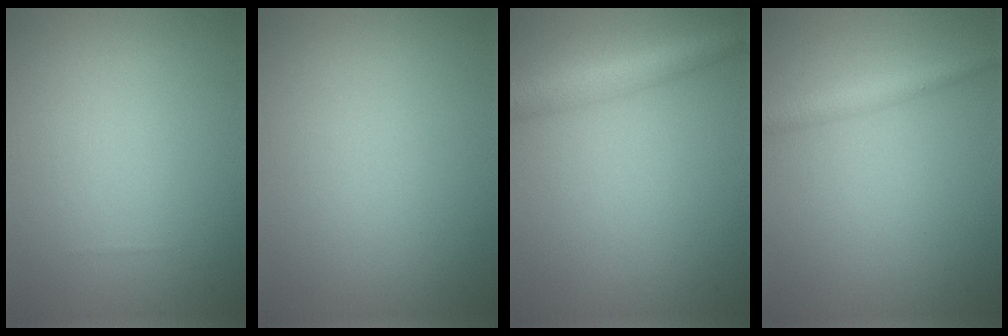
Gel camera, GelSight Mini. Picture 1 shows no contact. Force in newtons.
{"total": 0.0}
{"total": 4.2, "press": 4.2, "slide": 0.2}
{"total": 2.0, "press": 2.0, "slide": 0.1}